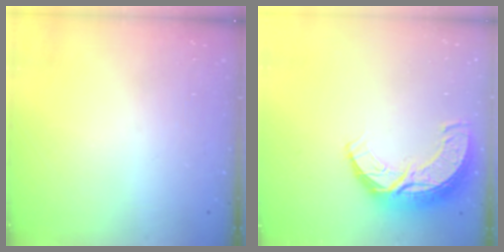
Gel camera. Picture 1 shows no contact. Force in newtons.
{"total": 11.4, "press": 11.4, "slide": 0.8}